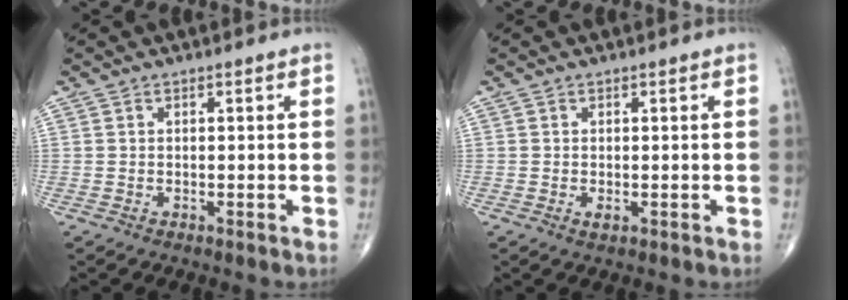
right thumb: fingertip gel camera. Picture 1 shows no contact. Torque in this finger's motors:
{"motor_torque": [-0.17, 0.34, 0.12, 0.15, 0.03]}